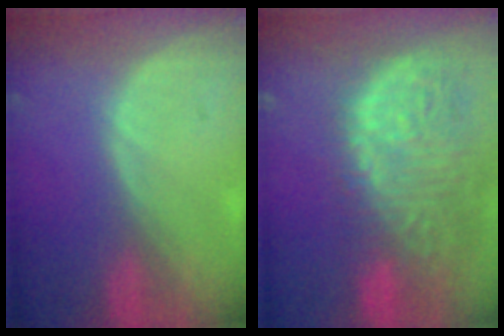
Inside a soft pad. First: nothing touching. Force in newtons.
{"total": 14.9, "press": 12.4, "slide": 8.4}